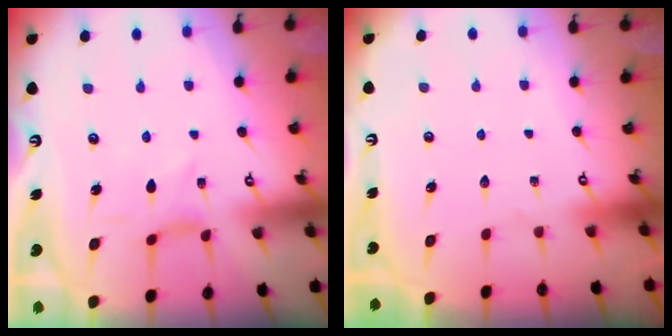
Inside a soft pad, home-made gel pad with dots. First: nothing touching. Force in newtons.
{"total": 0.0}